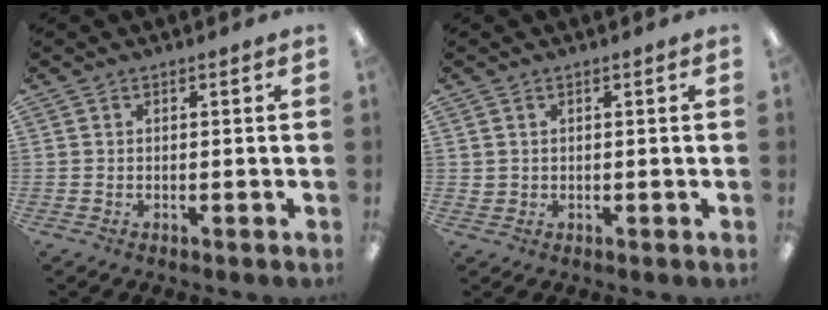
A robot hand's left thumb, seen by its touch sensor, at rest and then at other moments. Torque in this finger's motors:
{"motor_torque": [0.09, -0.28, -0.32, 0.12, 0.00]}